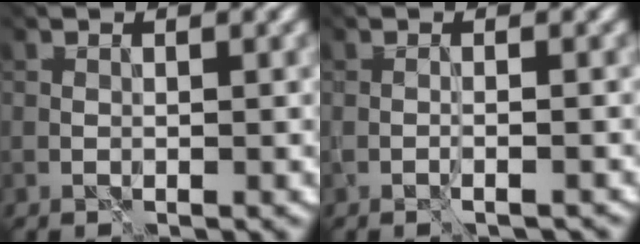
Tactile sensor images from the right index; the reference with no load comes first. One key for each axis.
{"total": 1.0, "fx": -0.8, "fy": -0.4, "fz": 0.5, "tx": -0.009, "ty": -0.005, "tz": -0.008}